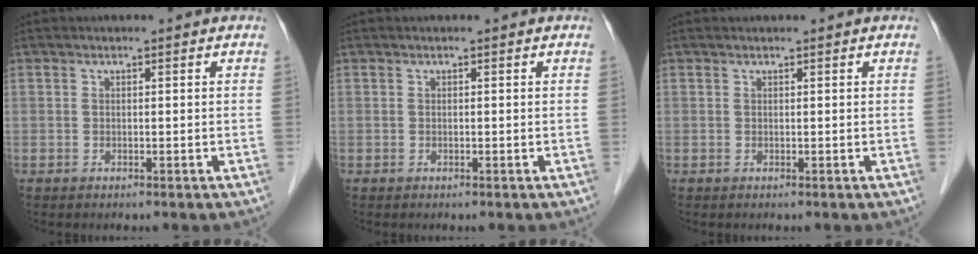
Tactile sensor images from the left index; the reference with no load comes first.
{"total": 0.9, "force": [-0.9, -0.1, 0.0], "torque": [0.003, -0.006, -0.016]}
{"total": 0.7, "force": [-0.7, -0.1, -0.1], "torque": [0.001, -0.006, -0.011]}